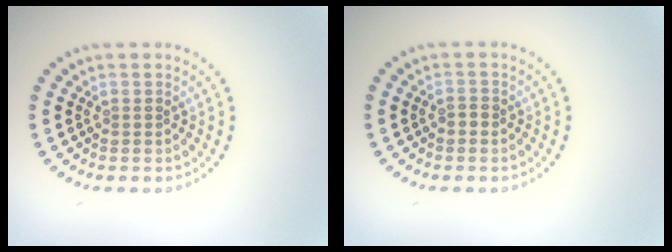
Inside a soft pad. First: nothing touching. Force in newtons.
{"total": 0.7, "press": 0.7, "slide": 0.2}